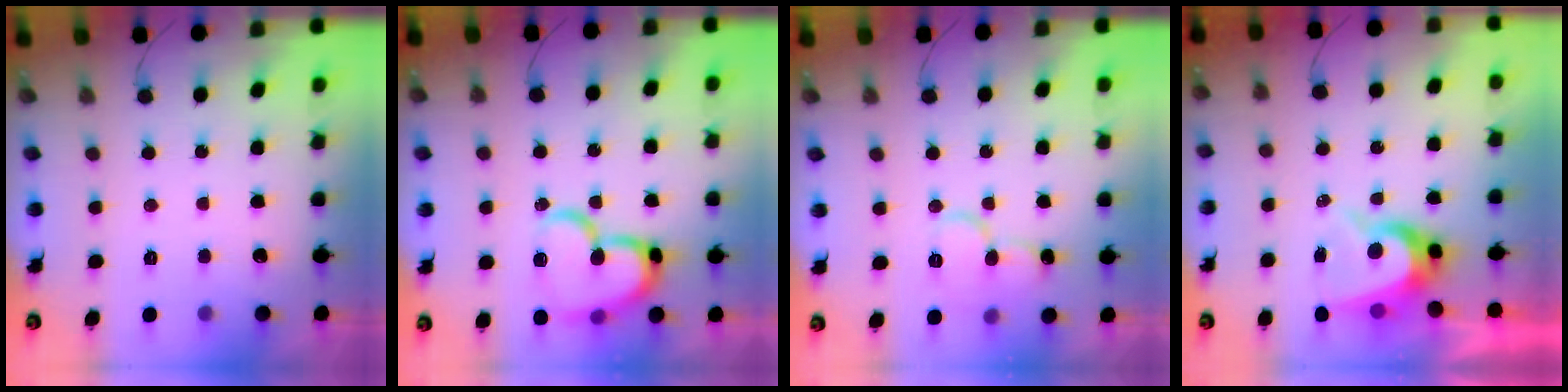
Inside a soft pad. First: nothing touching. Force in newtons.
{"total": 17.7, "press": 17.6, "slide": 2.0}
{"total": 8.9, "press": 8.8, "slide": 1.1}
{"total": 8.0, "press": 8.0, "slide": 0.6}